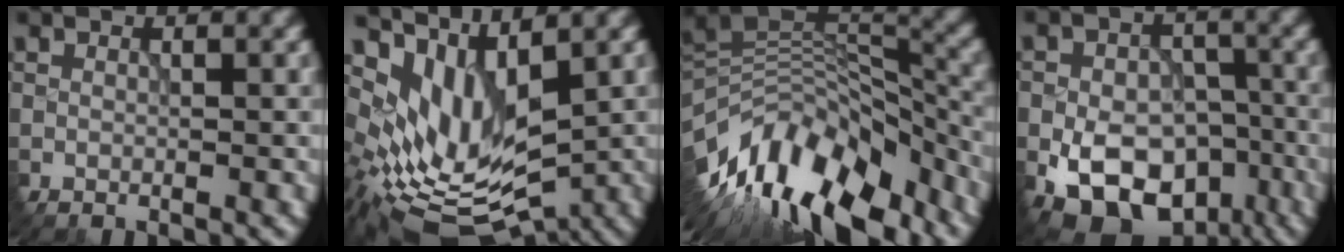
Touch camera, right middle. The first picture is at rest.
{"total": 7.8, "force": [2.8, 4.1, 5.9], "torque": [-0.127, -0.019, 0.067]}
{"total": 13.4, "force": [-8.0, 6.4, 8.6], "torque": [-0.171, 0.027, -0.134]}
{"total": 11.7, "force": [-5.9, 7.9, 6.3], "torque": [-0.089, -0.009, -0.089]}